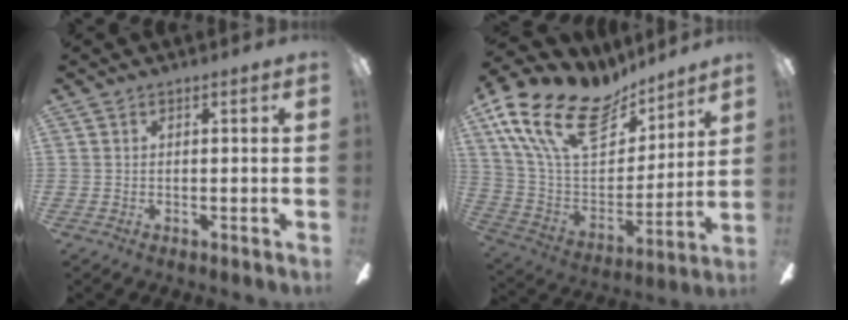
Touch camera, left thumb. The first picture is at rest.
{"total": 22.6, "force": [14.0, 11.7, 13.3], "torque": [-0.253, -0.086, 0.253]}